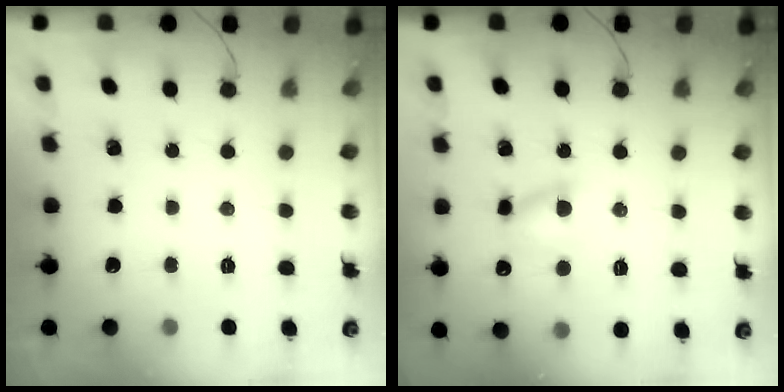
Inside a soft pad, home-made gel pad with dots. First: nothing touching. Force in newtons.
{"total": 6.7, "press": 6.6, "slide": 1.3}